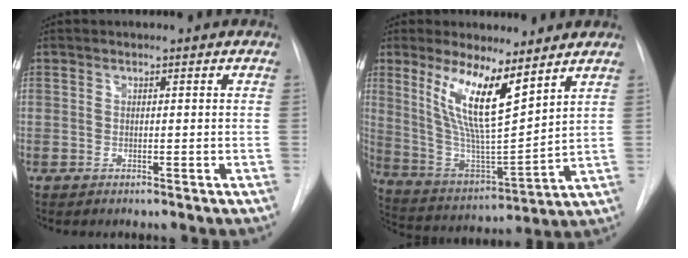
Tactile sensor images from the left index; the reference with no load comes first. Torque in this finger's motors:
{"motor_torque": [1.52, -0.61, 1.03, 0.21]}